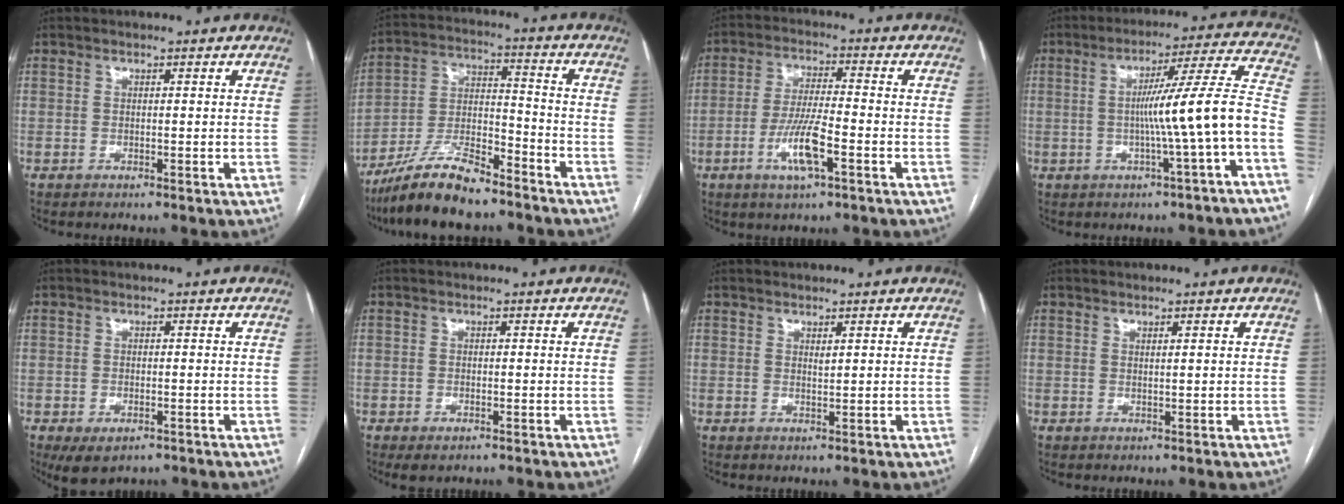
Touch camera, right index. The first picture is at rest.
{"total": 13.0, "force": [-10.5, 2.5, 7.2], "torque": [-0.141, 0.001, -0.191]}
{"total": 8.2, "force": [-3.4, 1.1, 7.4], "torque": [-0.147, -0.005, -0.061]}
{"total": 12.1, "force": [-2.8, -1.6, 11.6], "torque": [-0.161, 0.021, -0.043]}
{"total": 4.2, "force": [-2.4, 2.3, 2.6], "torque": [-0.045, -0.007, -0.027]}
{"total": 2.1, "force": [-1.2, 1.0, 1.4], "torque": [-0.023, -0.003, -0.010]}
{"total": 0.7, "force": [0.4, 0.2, 0.5], "torque": [-0.012, -0.005, 0.009]}
{"total": 0.6, "force": [0.3, -0.1, 0.5], "torque": [-0.012, -0.002, 0.007]}